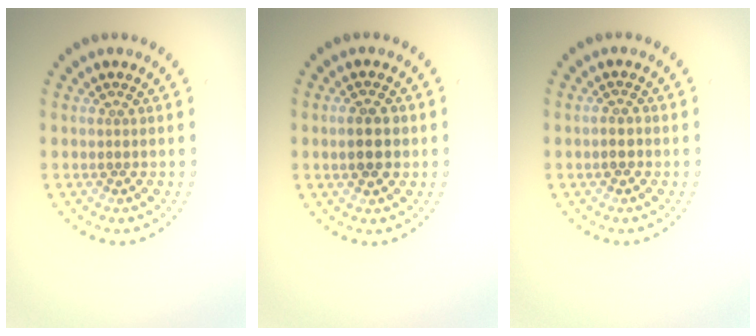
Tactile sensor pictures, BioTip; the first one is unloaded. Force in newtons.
{"total": 3.3, "press": 3.3, "slide": 0.2}
{"total": 1.1, "press": 1.1, "slide": 0.4}